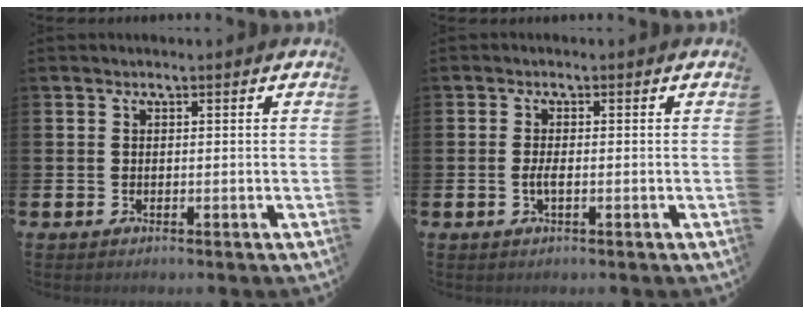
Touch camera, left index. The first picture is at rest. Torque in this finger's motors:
{"motor_torque": [0.29, 0.22, 0.04, 0.08]}